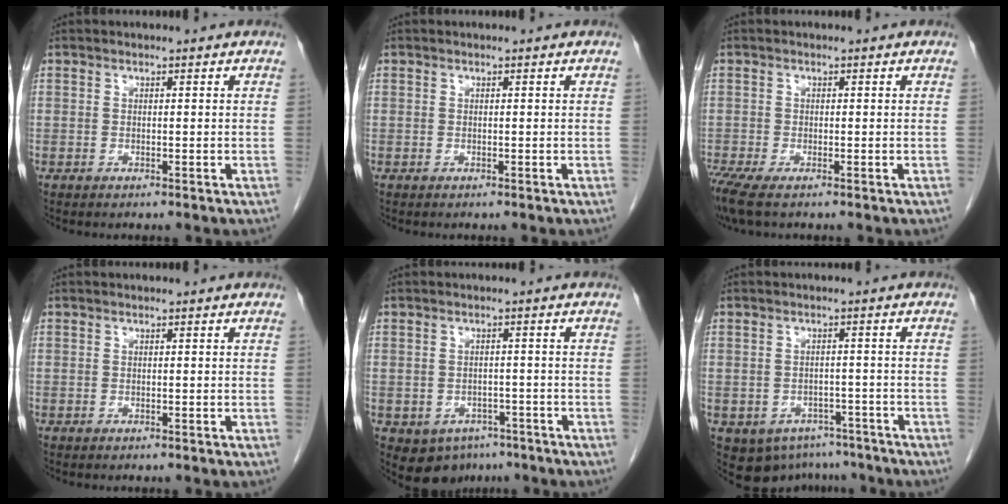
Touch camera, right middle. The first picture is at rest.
{"total": 0.0}
{"total": 3.6, "force": [-2.6, 0.6, 2.4], "torque": [-0.055, -0.012, -0.053]}
{"total": 0.0}
{"total": 5.5, "force": [-3.2, 4.1, 1.8], "torque": [-0.021, 0.005, -0.037]}
{"total": 8.7, "force": [-6.0, 6.0, 1.9], "torque": [-0.029, 0.004, -0.073]}